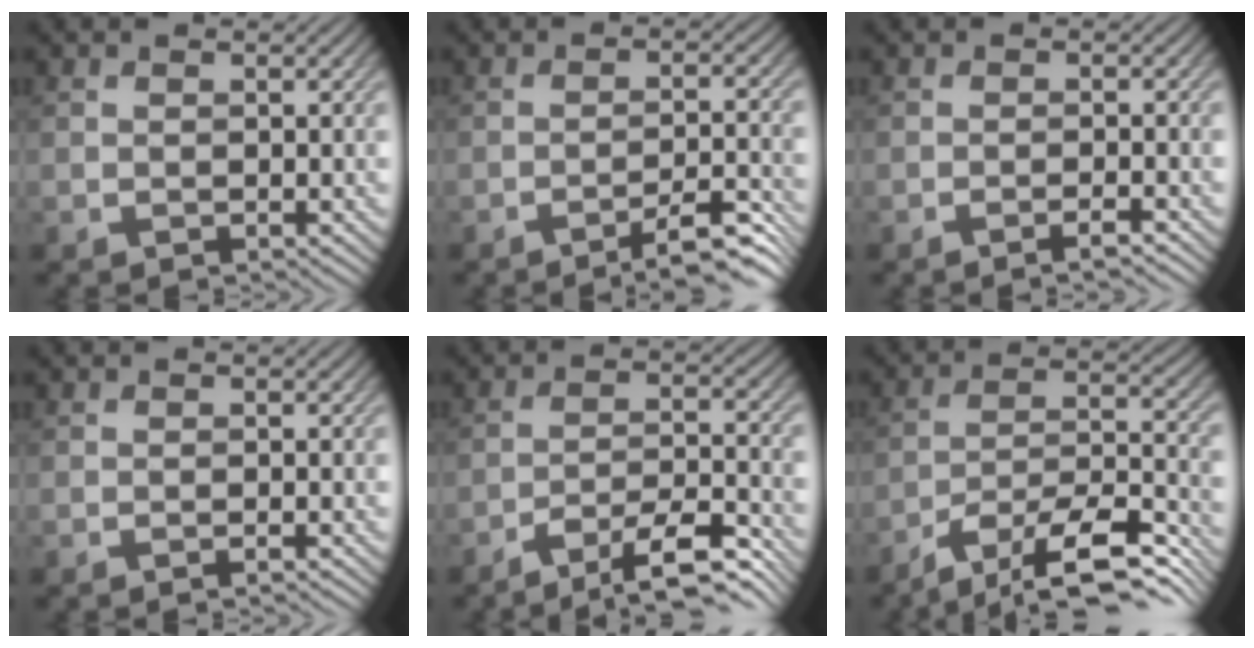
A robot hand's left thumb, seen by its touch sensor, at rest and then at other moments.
{"total": 6.1, "force": [-4.4, 0.9, 4.2], "torque": [-0.063, 0.013, -0.067]}
{"total": 2.2, "force": [-1.5, 0.2, 1.6], "torque": [-0.018, 0.007, -0.035]}
{"total": 0.6, "force": [-0.4, 0.0, 0.4], "torque": [-0.008, 0.001, -0.011]}
{"total": 8.8, "force": [-6.7, 1.9, 5.4], "torque": [-0.105, 0.004, -0.108]}
{"total": 14.0, "force": [-10.7, 3.6, 8.4], "torque": [-0.153, -0.007, -0.169]}